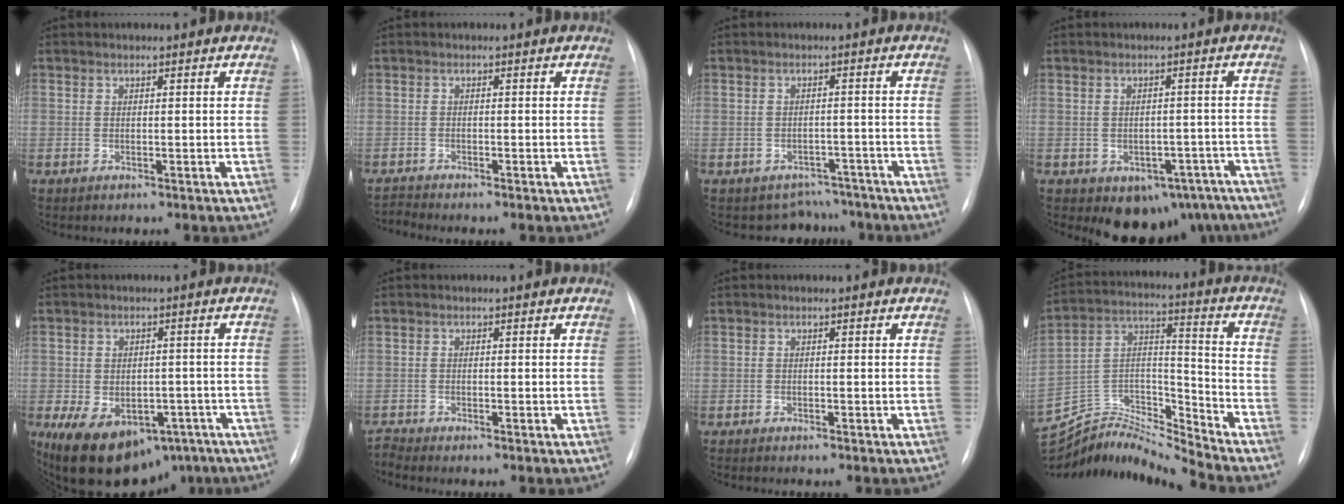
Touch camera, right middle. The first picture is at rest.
{"total": 1.6, "force": [-1.2, -0.8, -0.6], "torque": [0.005, -0.013, -0.025]}
{"total": 5.2, "force": [-4.5, 2.3, -1.1], "torque": [0.021, 0.027, -0.057]}
{"total": 9.3, "force": [-6.4, 6.0, 3.3], "torque": [-0.016, 0.023, -0.078]}
{"total": 14.5, "force": [-8.3, 9.1, 7.7], "torque": [-0.141, 0.005, -0.109]}
{"total": 1.7, "force": [-1.5, -0.9, -0.4], "torque": [0.000, -0.013, -0.030]}
{"total": 2.4, "force": [-2.0, 0.1, 1.2], "torque": [-0.017, -0.004, -0.023]}
{"total": 16.5, "force": [-16.3, -1.1, 1.8], "torque": [-0.036, 0.040, -0.301]}